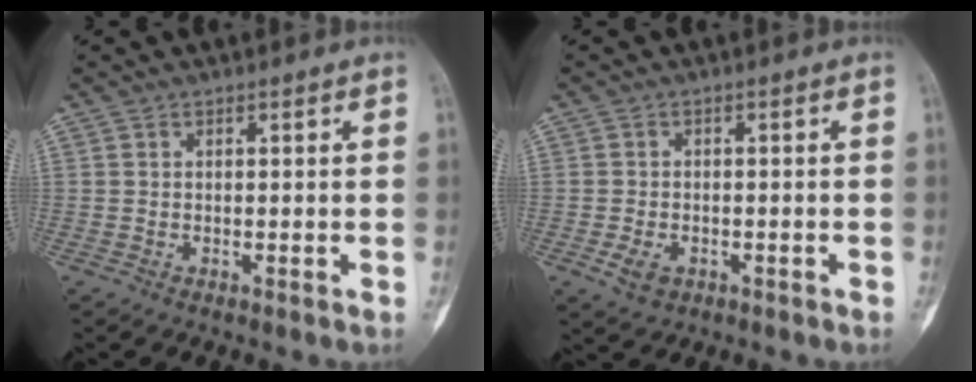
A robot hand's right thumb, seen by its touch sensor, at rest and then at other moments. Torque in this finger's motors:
{"motor_torque": [0.72, 0.46, 0.35, -0.08, 0.18]}